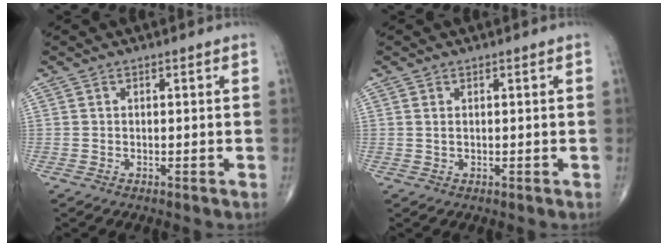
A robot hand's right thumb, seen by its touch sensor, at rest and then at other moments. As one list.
[{"total": 0.6, "force": [0.2, 0.3, 0.5], "torque": [-0.011, 0.002, 0.007]}]